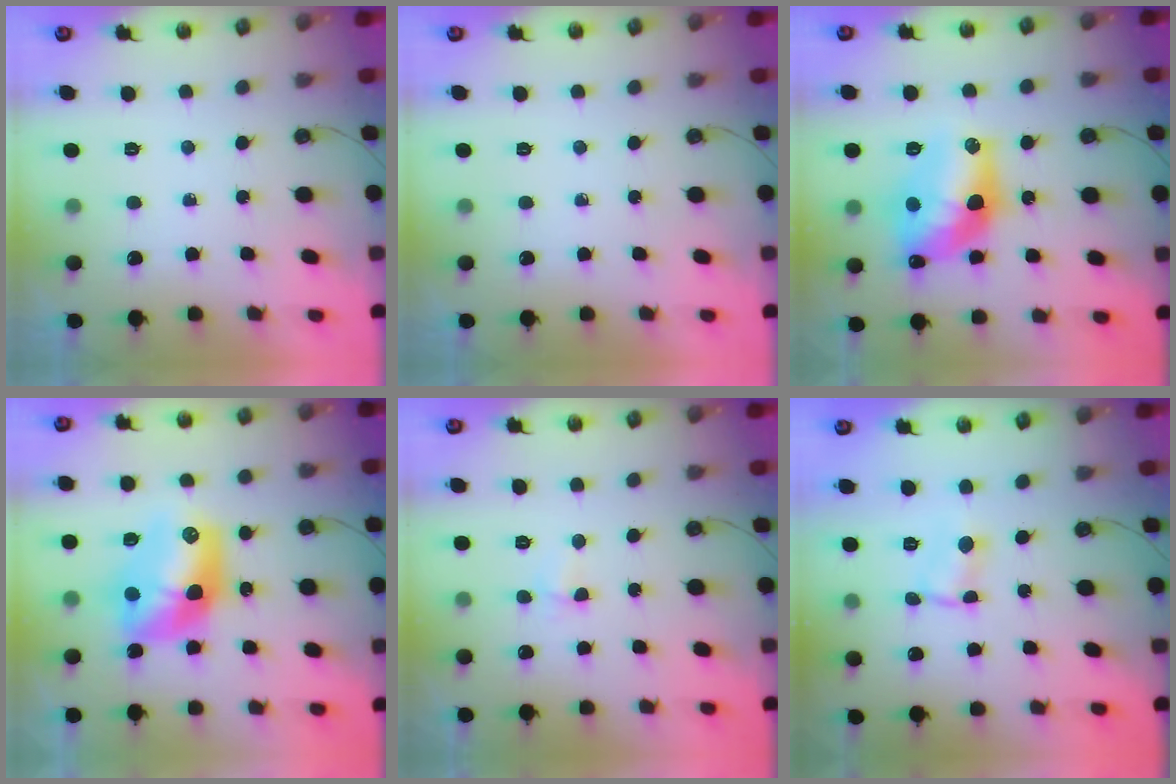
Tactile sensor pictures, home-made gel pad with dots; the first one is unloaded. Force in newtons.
{"total": 0.0}
{"total": 16.3, "press": 16.2, "slide": 1.4}
{"total": 13.8, "press": 13.7, "slide": 1.4}
{"total": 2.7, "press": 2.0, "slide": 1.8}
{"total": 1.0, "press": 1.0, "slide": 0.2}